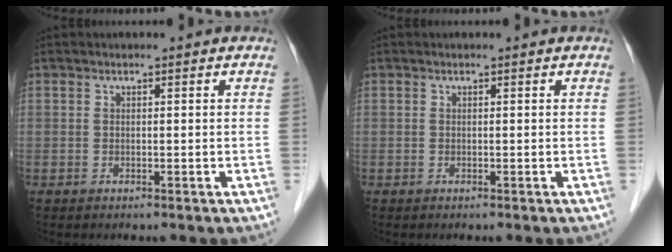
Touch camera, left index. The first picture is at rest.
{"total": 0.0}